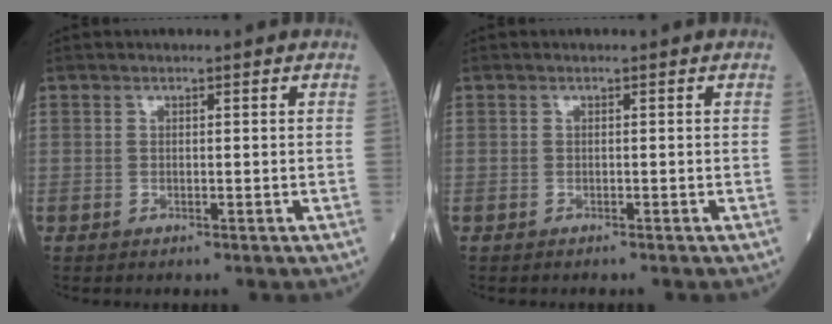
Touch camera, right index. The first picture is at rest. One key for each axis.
{"total": 0.6, "fx": -0.6, "fy": 0.0, "fz": 0.3, "tx": -0.003, "ty": -0.001, "tz": -0.010}